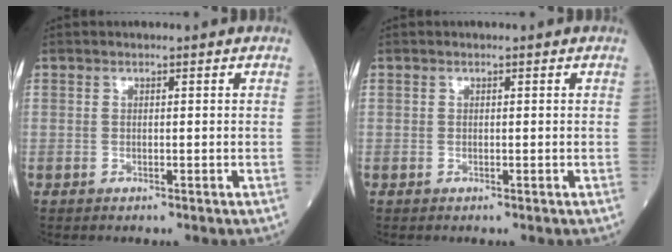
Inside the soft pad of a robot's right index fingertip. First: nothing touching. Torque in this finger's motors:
{"motor_torque": [-0.25, 0.01, -0.04, -0.01]}